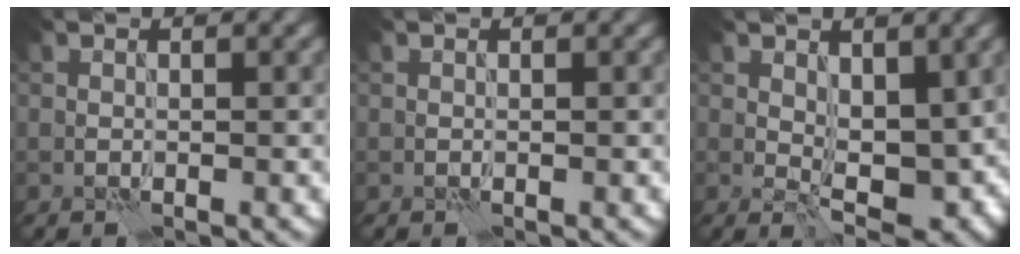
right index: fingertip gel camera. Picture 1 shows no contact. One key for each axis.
{"total": 0.0}
{"total": 4.1, "fx": 1.0, "fy": 2.1, "fz": 3.3, "tx": -0.053, "ty": -0.009, "tz": 0.020}